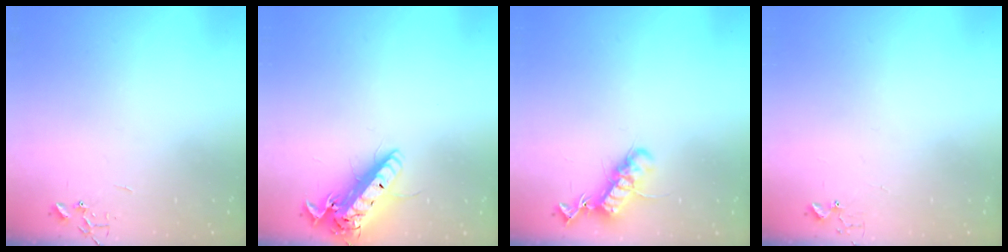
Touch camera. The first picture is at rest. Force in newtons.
{"total": 17.4, "press": 16.9, "slide": 4.1}
{"total": 13.3, "press": 13.3, "slide": 0.9}
{"total": 2.7, "press": 2.7, "slide": 0.2}